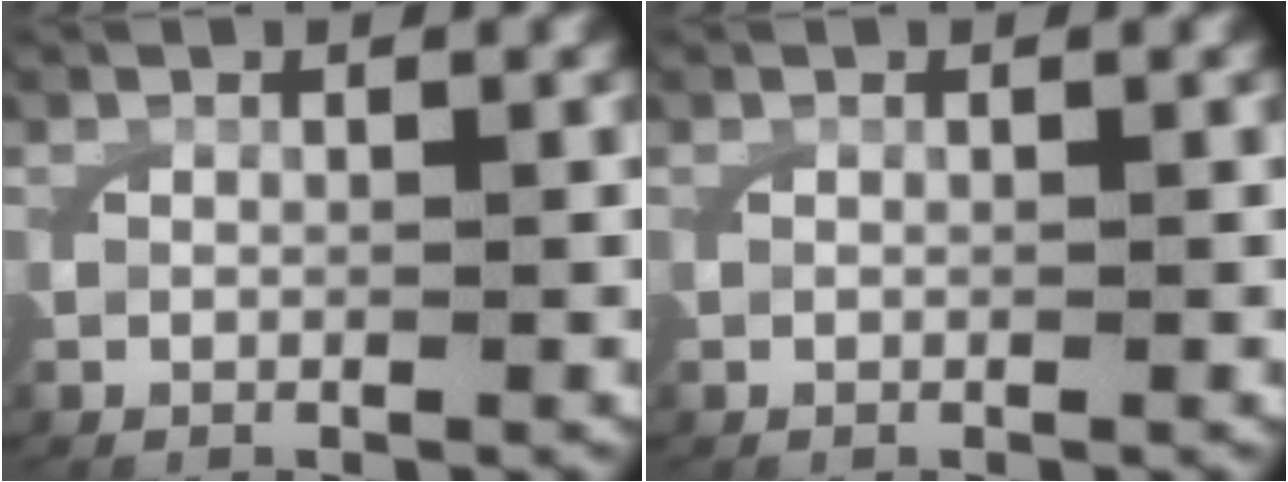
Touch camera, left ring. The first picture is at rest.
{"total": 0.0}